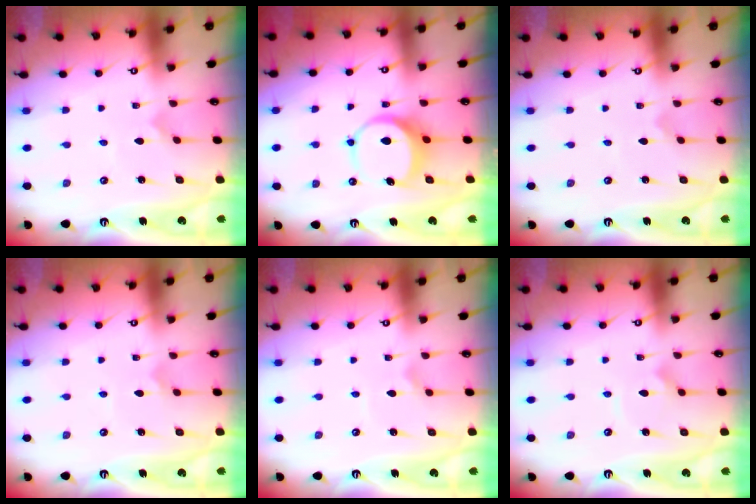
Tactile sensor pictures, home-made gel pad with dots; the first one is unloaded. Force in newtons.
{"total": 7.7, "press": 7.6, "slide": 0.8}
{"total": 0.0}
{"total": 2.3, "press": 2.3, "slide": 0.2}
{"total": 1.7, "press": 1.6, "slide": 0.1}
{"total": 2.2, "press": 2.2, "slide": 0.1}